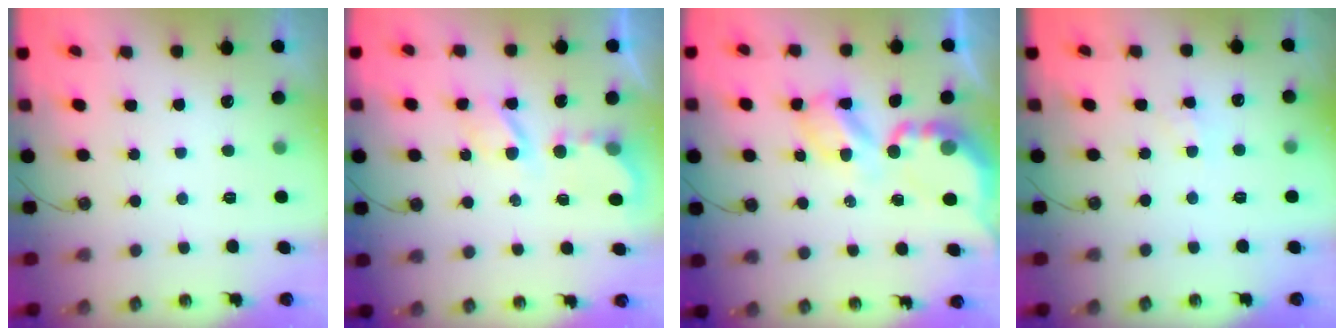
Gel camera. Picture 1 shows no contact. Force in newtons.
{"total": 5.7, "press": 5.7, "slide": 0.2}
{"total": 8.0, "press": 8.0, "slide": 0.4}
{"total": 2.0, "press": 2.0, "slide": 0.3}